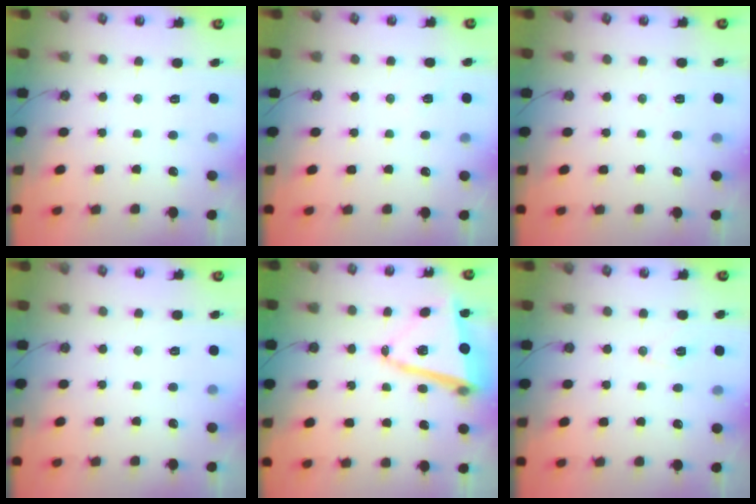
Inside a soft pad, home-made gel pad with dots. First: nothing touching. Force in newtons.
{"total": 5.1, "press": 3.8, "slide": 3.4}
{"total": 5.1, "press": 2.6, "slide": 4.4}
{"total": 0.0}
{"total": 12.7, "press": 12.4, "slide": 2.9}
{"total": 6.1, "press": 4.9, "slide": 3.6}